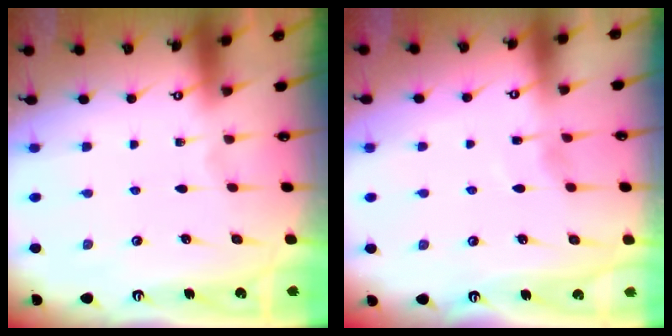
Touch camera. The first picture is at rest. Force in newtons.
{"total": 4.4, "press": 4.3, "slide": 0.6}